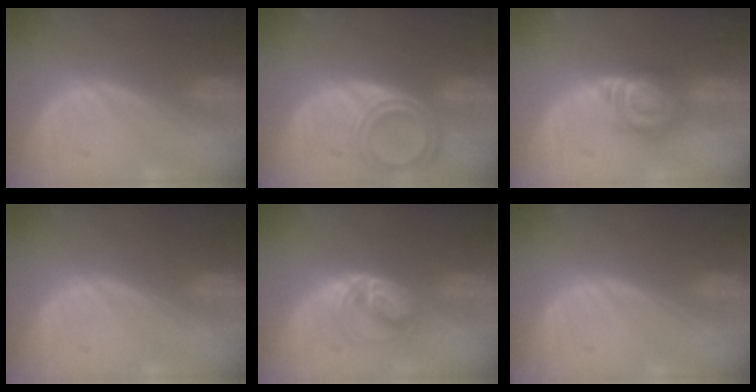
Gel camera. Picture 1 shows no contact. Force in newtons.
{"total": 6.7, "press": 6.0, "slide": 2.8}
{"total": 6.6, "press": 6.4, "slide": 1.4}
{"total": 0.0}
{"total": 5.4, "press": 5.0, "slide": 2.1}
{"total": 0.0}